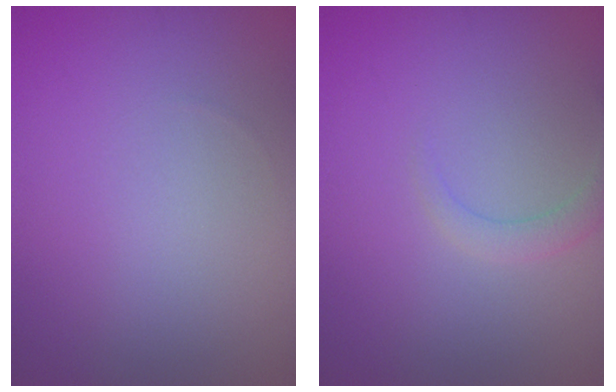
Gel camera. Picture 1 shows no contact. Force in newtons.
{"total": 1.5, "press": 1.5, "slide": 0.1}